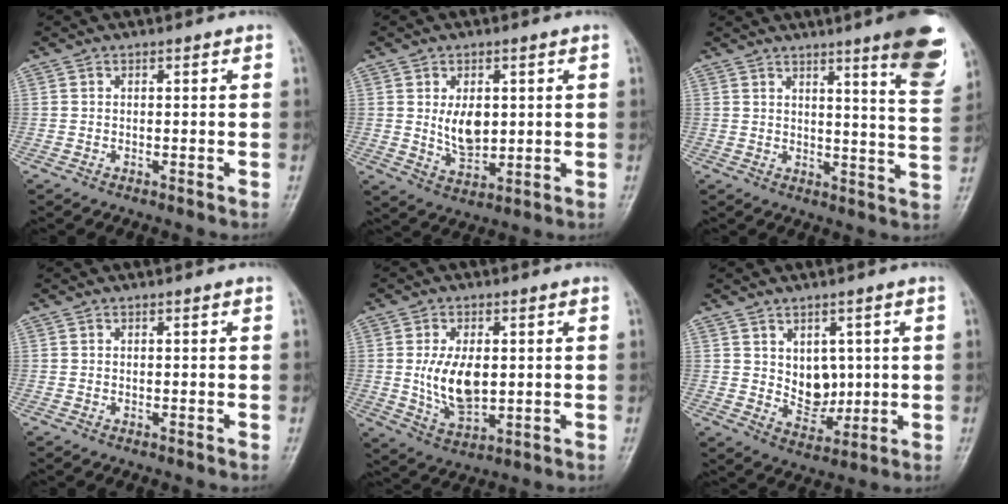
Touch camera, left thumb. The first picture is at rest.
{"total": 6.9, "force": [1.1, 4.2, 5.3], "torque": [-0.072, -0.015, 0.029]}
{"total": 13.2, "force": [7.7, 1.4, 10.7], "torque": [-0.122, -0.046, 0.095]}
{"total": 0.0}
{"total": 10.0, "force": [0.6, 5.6, 8.2], "torque": [-0.141, -0.012, 0.023]}
{"total": 7.1, "force": [1.3, 5.2, 4.7], "torque": [-0.039, -0.019, 0.037]}